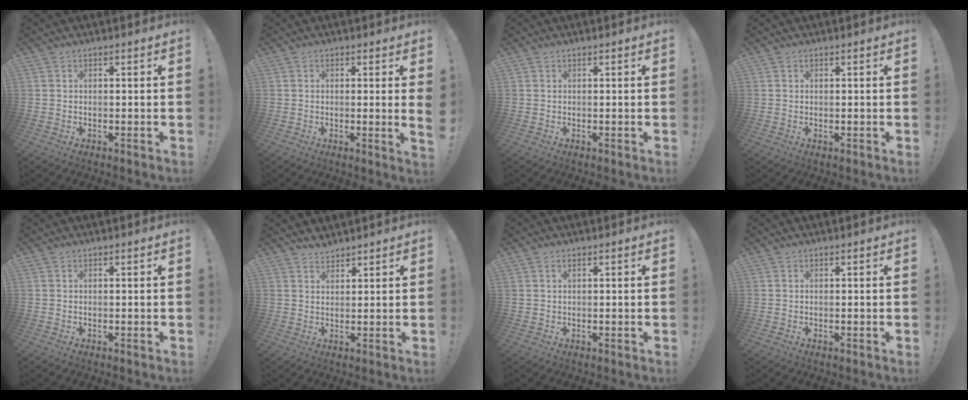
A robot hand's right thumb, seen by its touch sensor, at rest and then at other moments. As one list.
[{"total": 2.6, "force": [0.5, -0.6, 2.5], "torque": [-0.027, -0.014, 0.007]}, {"total": 0.0}, {"total": 0.0}, {"total": 0.0}, {"total": 2.9, "force": [2.8, 0.8, 0.0], "torque": [0.010, -0.021, 0.050]}, {"total": 0.8, "force": [0.6, 0.3, 0.5], "torque": [-0.011, 0.001, 0.011]}, {"total": 0.0}]